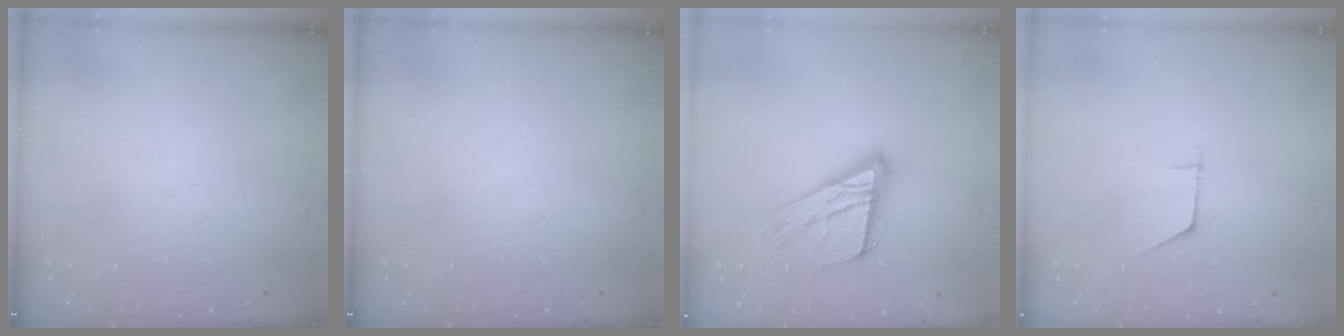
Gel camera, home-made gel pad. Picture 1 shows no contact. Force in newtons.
{"total": 0.0}
{"total": 18.1, "press": 18.0, "slide": 1.6}
{"total": 4.8, "press": 4.7, "slide": 0.4}